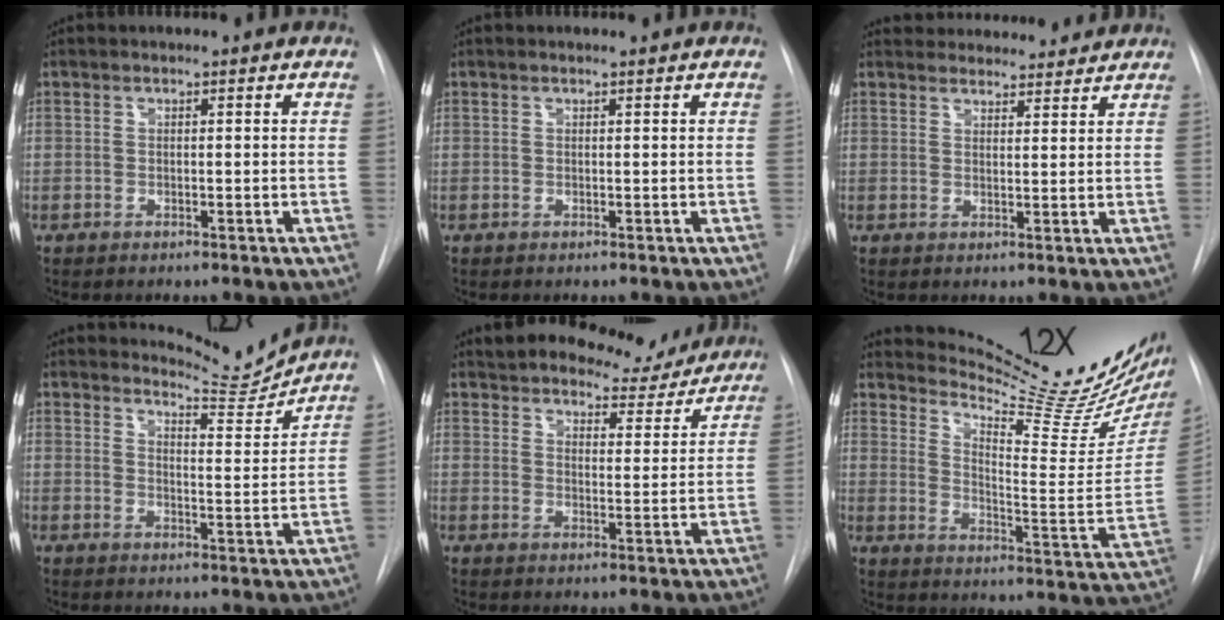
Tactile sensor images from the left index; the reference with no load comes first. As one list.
[{"total": 0.0}, {"total": 10.3, "force": [9.9, 2.6, 1.6], "torque": [-0.007, 0.020, 0.126]}, {"total": 5.7, "force": [5.6, -0.7, -1.2], "torque": [0.007, -0.034, 0.081]}, {"total": 9.0, "force": [8.4, 2.8, 1.7], "torque": [-0.014, -0.006, 0.111]}, {"total": 22.9, "force": [20.7, 2.8, 9.6], "torque": [-0.137, -0.108, 0.266]}]